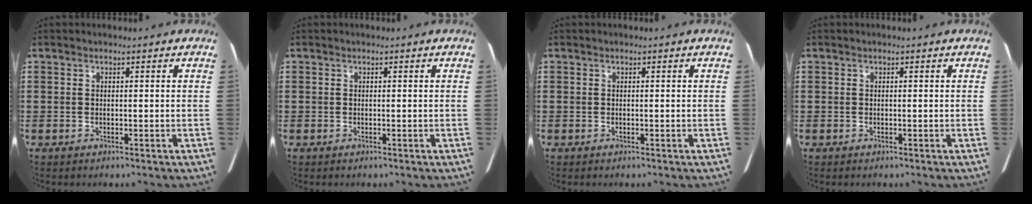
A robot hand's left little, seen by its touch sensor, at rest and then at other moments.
{"total": 0.0}
{"total": 0.0}
{"total": 0.0}